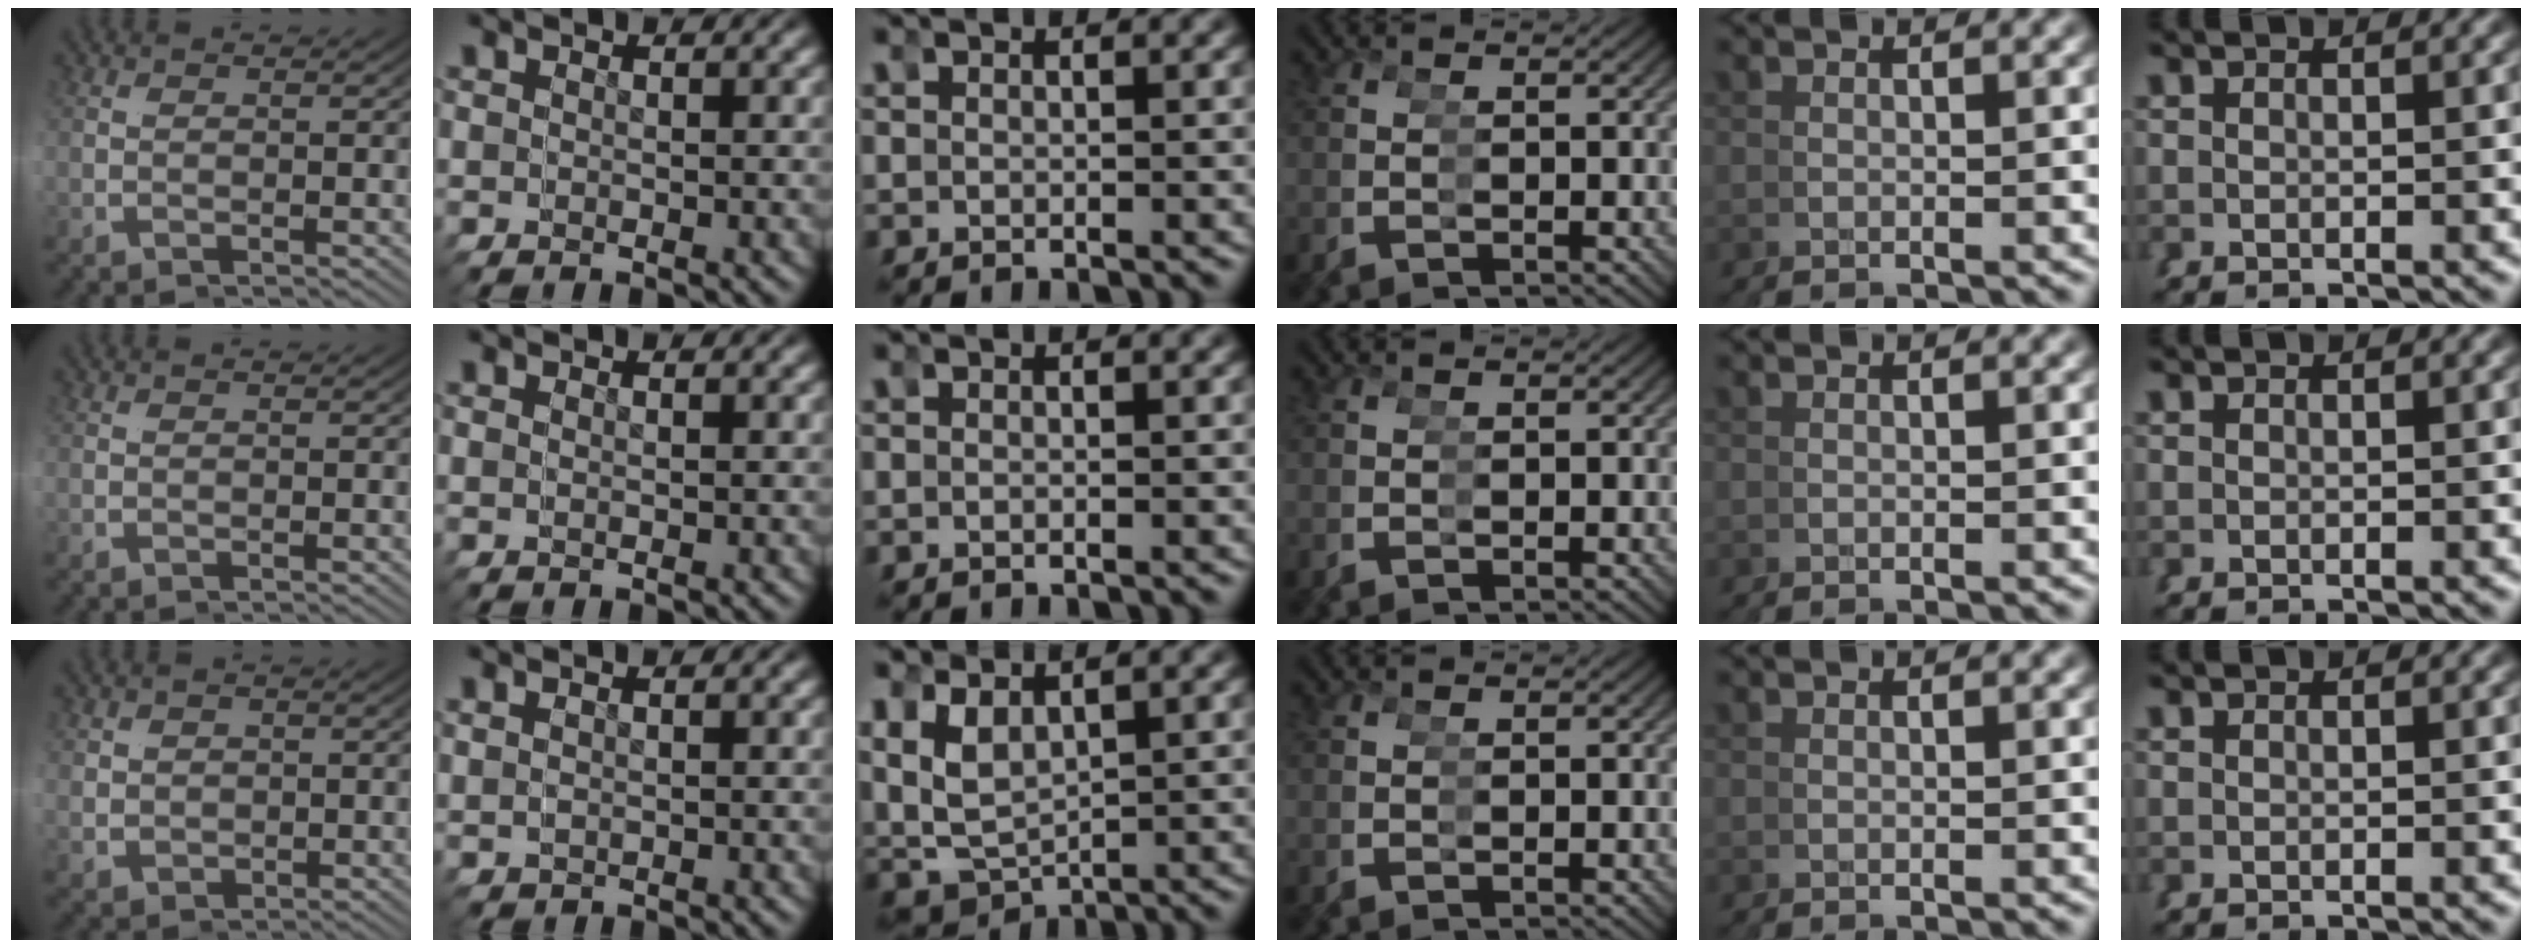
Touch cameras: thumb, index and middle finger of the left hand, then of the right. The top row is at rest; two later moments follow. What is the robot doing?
{"motion": "grasp_and_lifting", "object": "hoodie"}